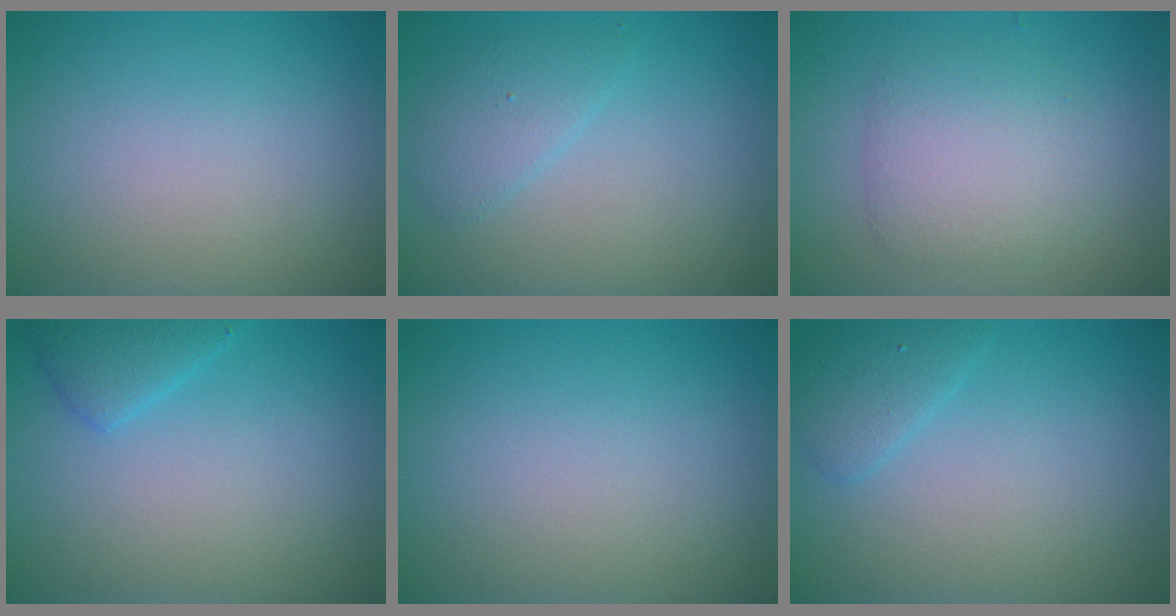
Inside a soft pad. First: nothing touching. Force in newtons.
{"total": 2.0, "press": 2.0, "slide": 0.2}
{"total": 3.7, "press": 3.7, "slide": 0.1}
{"total": 2.3, "press": 2.3, "slide": 0.1}
{"total": 0.0}
{"total": 1.8, "press": 1.8, "slide": 0.1}